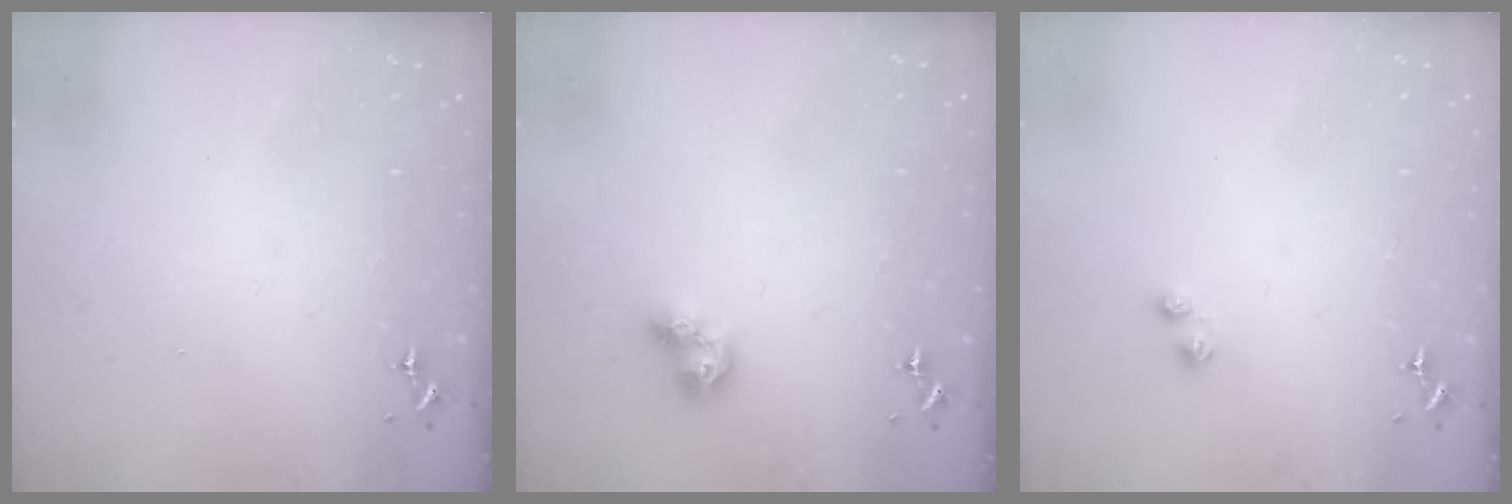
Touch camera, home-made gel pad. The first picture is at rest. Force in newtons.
{"total": 7.4, "press": 7.4, "slide": 0.7}
{"total": 2.3, "press": 2.2, "slide": 0.5}